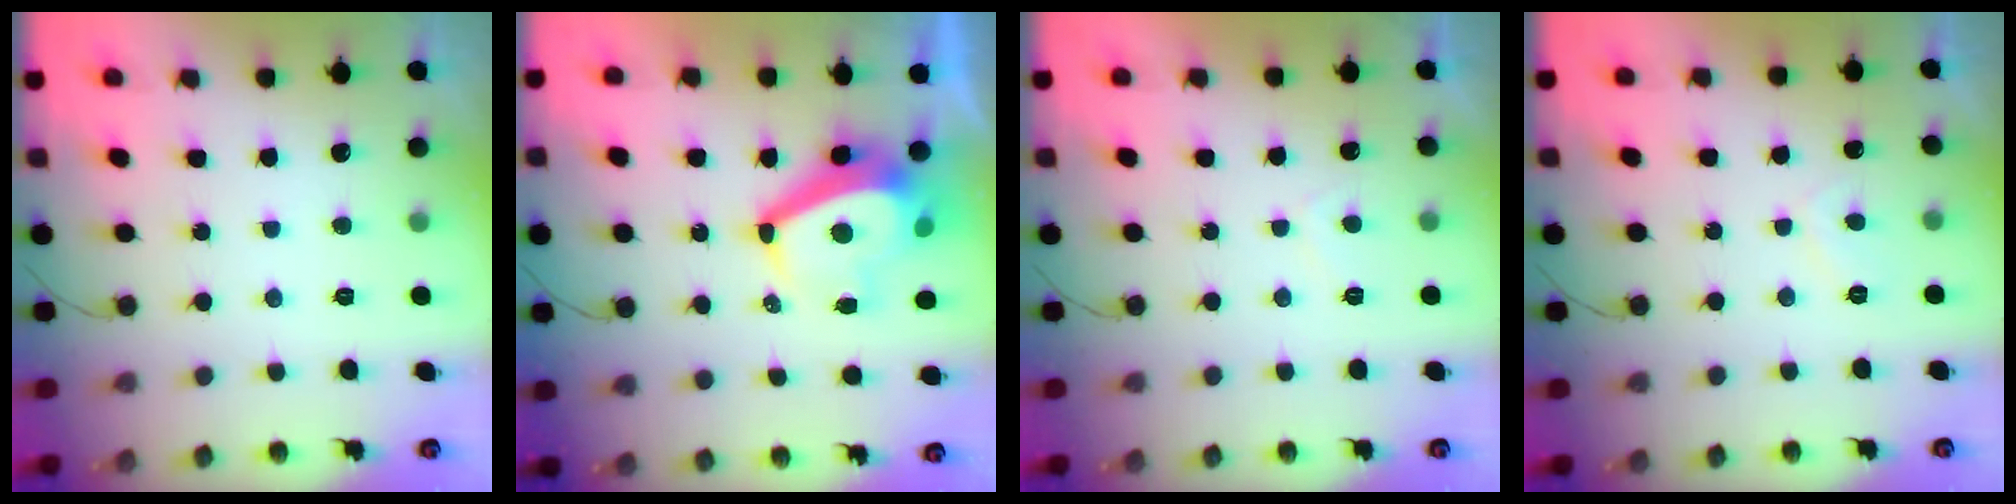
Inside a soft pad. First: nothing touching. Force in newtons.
{"total": 11.0, "press": 11.0, "slide": 1.2}
{"total": 2.1, "press": 2.0, "slide": 0.7}
{"total": 1.3, "press": 1.2, "slide": 0.6}